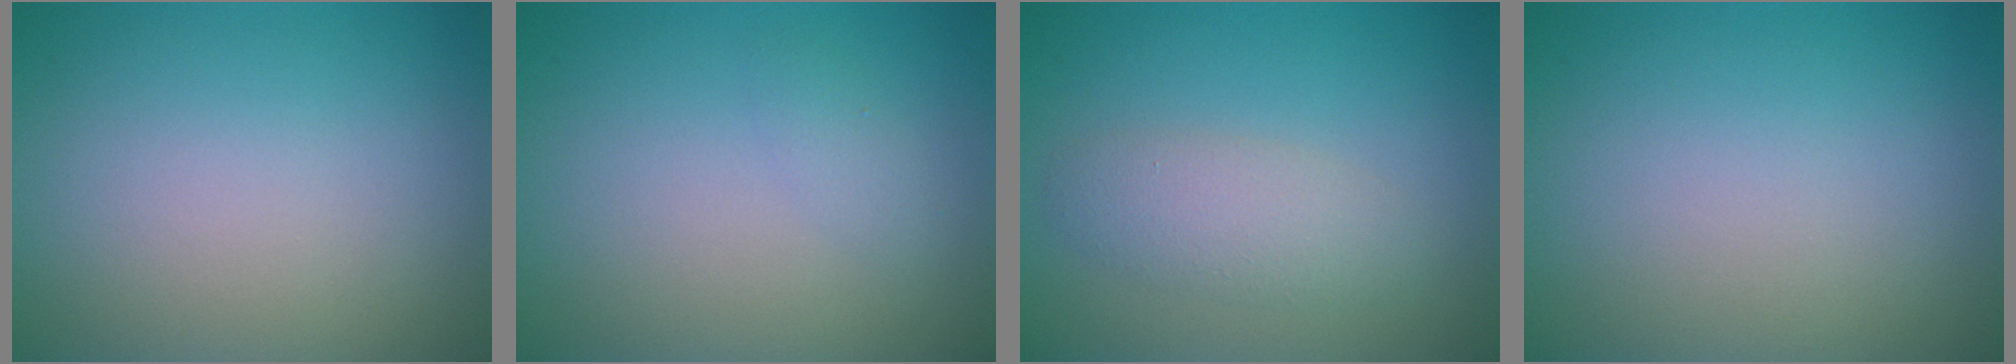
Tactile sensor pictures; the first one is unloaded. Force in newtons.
{"total": 0.9, "press": 0.9, "slide": 0.2}
{"total": 2.8, "press": 2.8, "slide": 0.1}
{"total": 0.0}